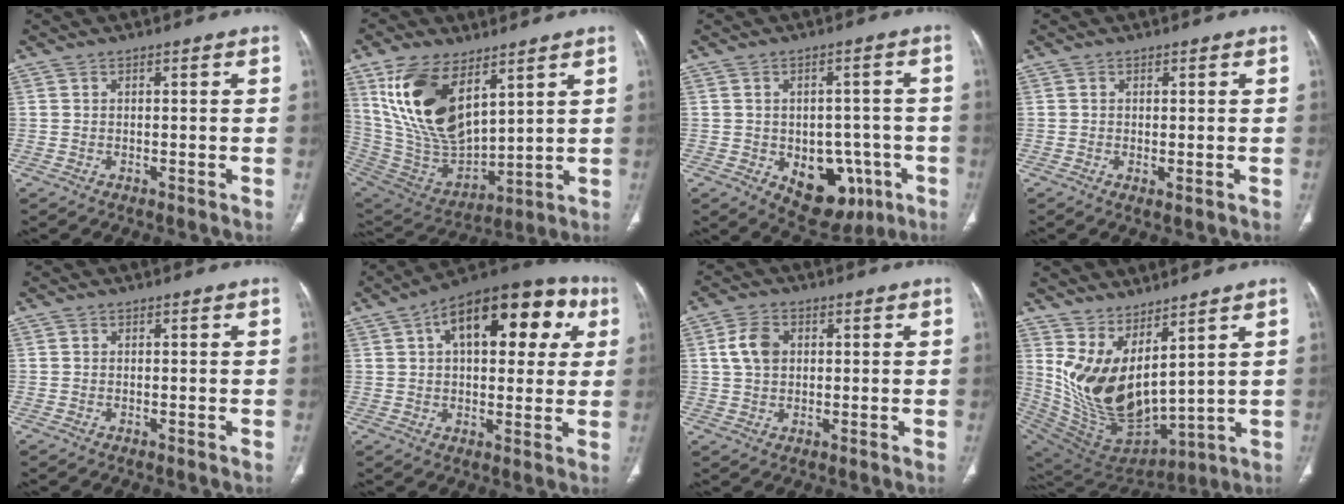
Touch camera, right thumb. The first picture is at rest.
{"total": 20.3, "force": [9.3, 10.3, 14.9], "torque": [-0.265, -0.044, 0.196]}
{"total": 12.6, "force": [-4.3, 8.5, 8.2], "torque": [-0.068, 0.023, -0.041]}
{"total": 1.1, "force": [-0.2, 0.5, 1.0], "torque": [-0.022, -0.005, -0.001]}
{"total": 0.0}
{"total": 21.7, "force": [7.2, 11.0, 17.2], "torque": [-0.209, 0.031, 0.100]}
{"total": 5.7, "force": [1.2, 4.1, 3.7], "torque": [-0.066, 0.004, 0.020]}
{"total": 16.3, "force": [7.5, 6.8, 12.8], "torque": [-0.230, -0.073, 0.177]}